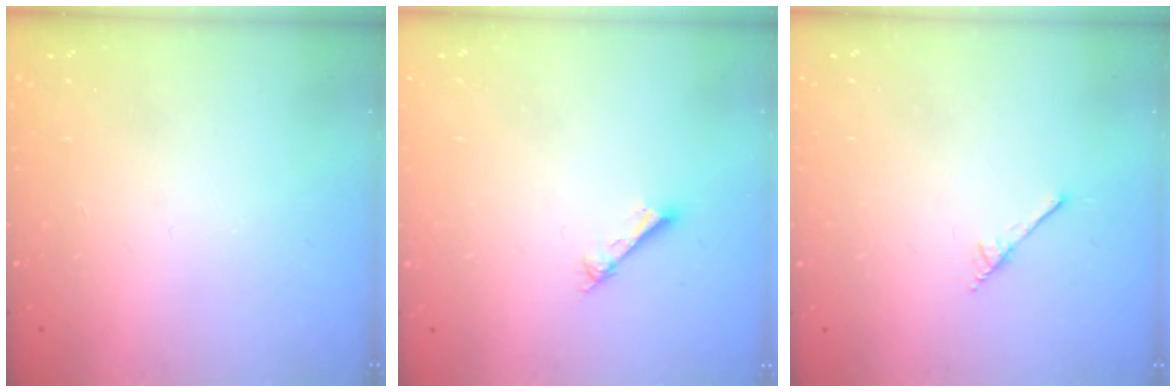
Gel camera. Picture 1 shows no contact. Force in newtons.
{"total": 1.5, "press": 1.5, "slide": 0.2}
{"total": 1.7, "press": 1.7, "slide": 0.1}